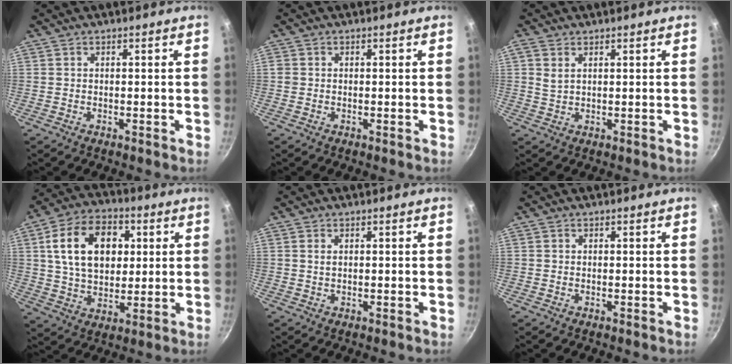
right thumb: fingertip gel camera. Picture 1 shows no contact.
{"total": 0.9, "force": [0.0, 0.9, 0.3], "torque": [-0.004, 0.002, -0.002]}
{"total": 2.4, "force": [0.9, 1.3, 1.7], "torque": [-0.035, -0.002, 0.021]}
{"total": 17.0, "force": [4.0, 11.7, 11.7], "torque": [-0.170, 0.006, 0.062]}
{"total": 1.1, "force": [0.3, 0.7, 0.8], "torque": [-0.014, 0.002, 0.005]}
{"total": 0.0}